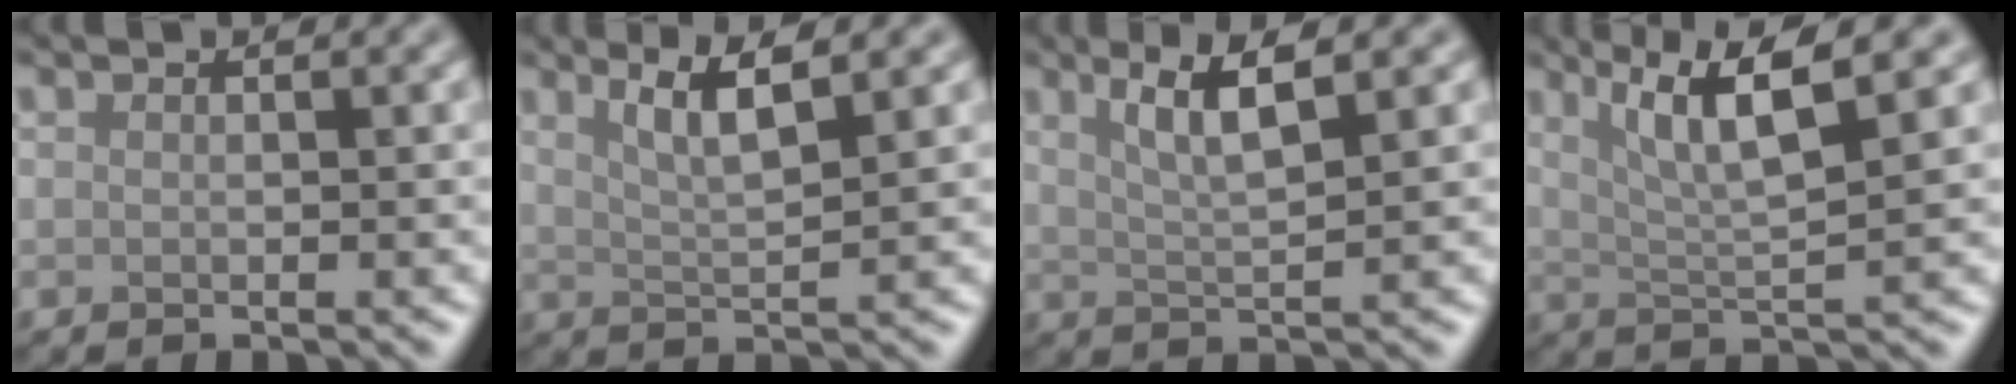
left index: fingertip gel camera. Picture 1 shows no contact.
{"total": 3.6, "force": [1.9, 0.5, 3.0], "torque": [-0.057, 0.000, 0.040]}
{"total": 4.3, "force": [1.9, 0.8, 3.8], "torque": [-0.072, 0.000, 0.037]}
{"total": 6.3, "force": [2.8, 1.2, 5.5], "torque": [-0.095, 0.006, 0.056]}